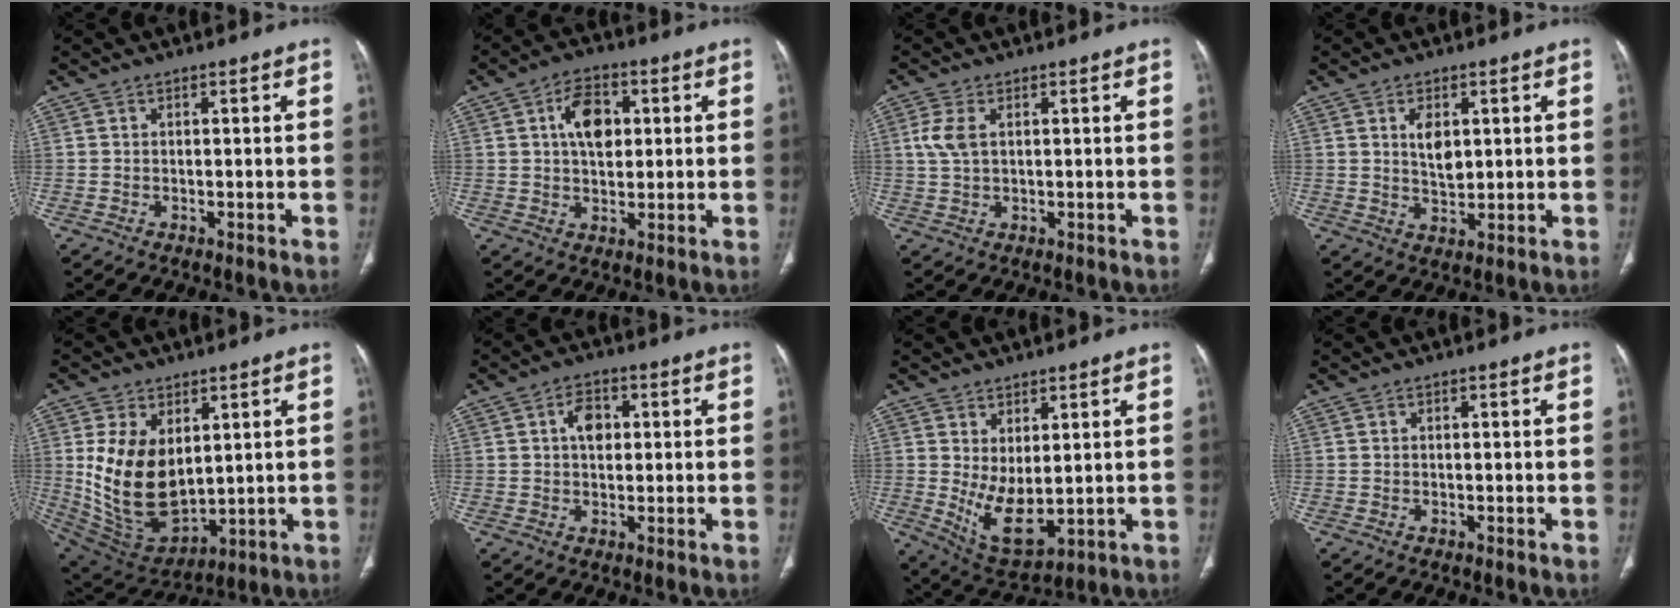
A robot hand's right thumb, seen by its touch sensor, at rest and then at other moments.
{"total": 8.2, "force": [2.0, 5.2, 6.0], "torque": [-0.079, 0.002, 0.030]}
{"total": 4.0, "force": [1.0, 2.1, 3.3], "torque": [-0.088, 0.005, 0.021]}
{"total": 5.2, "force": [1.5, 2.9, 4.0], "torque": [-0.057, -0.011, 0.032]}
{"total": 16.4, "force": [2.9, 10.1, 12.5], "torque": [-0.215, -0.023, 0.085]}
{"total": 4.5, "force": [1.0, 3.0, 3.1], "torque": [-0.041, 0.003, 0.014]}
{"total": 9.0, "force": [0.8, 4.5, 7.7], "torque": [-0.127, -0.027, 0.041]}
{"total": 0.0}